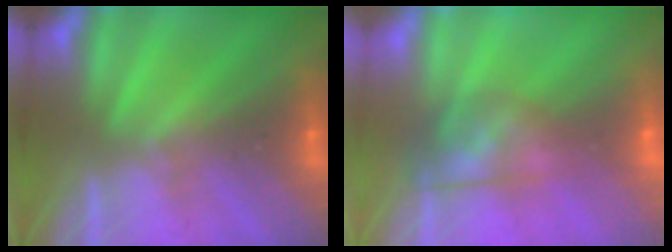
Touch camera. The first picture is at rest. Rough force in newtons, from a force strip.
{"total": 5.8}